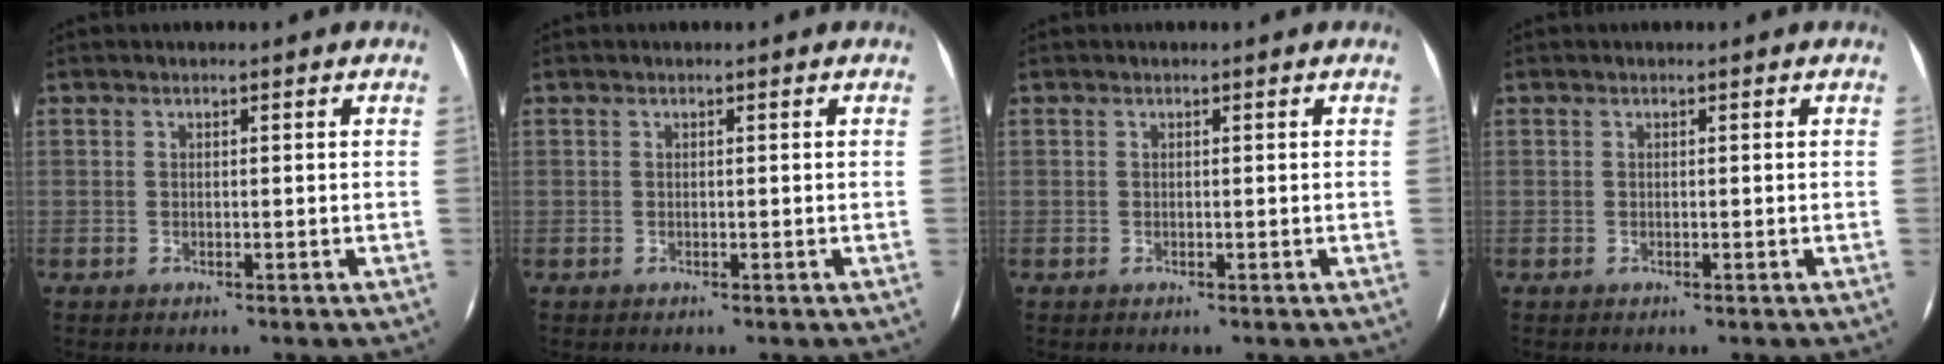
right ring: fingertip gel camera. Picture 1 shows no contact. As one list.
[{"total": 0.0}, {"total": 0.0}, {"total": 0.0}]